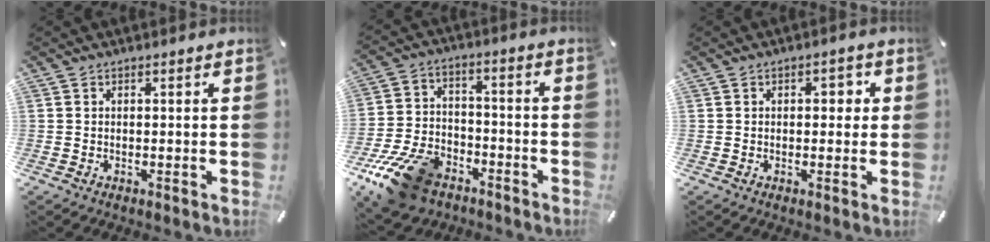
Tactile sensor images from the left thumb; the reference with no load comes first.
{"total": 15.8, "force": [-9.7, 9.6, 7.9], "torque": [-0.142, 0.062, -0.165]}
{"total": 2.7, "force": [0.1, 1.9, 2.0], "torque": [-0.016, 0.003, -0.008]}